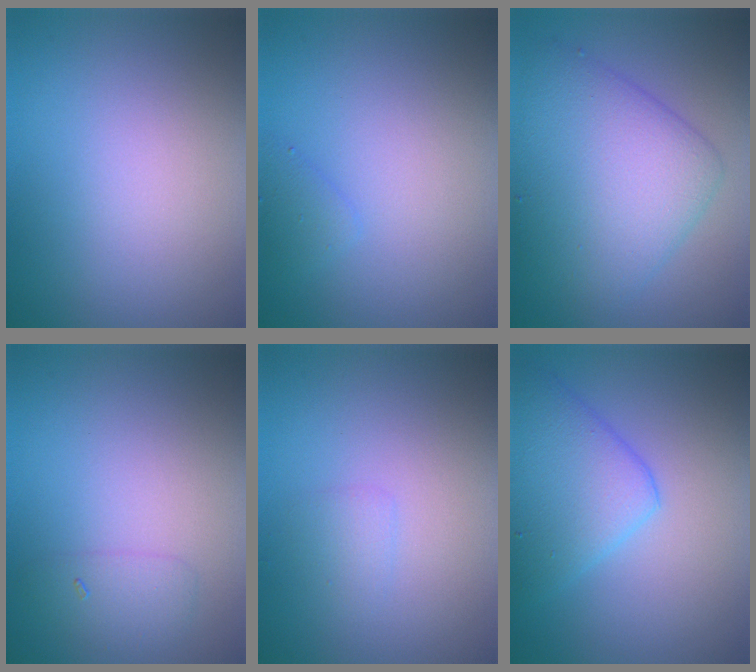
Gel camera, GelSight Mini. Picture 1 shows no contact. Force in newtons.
{"total": 1.1, "press": 1.1, "slide": 0.0}
{"total": 7.6, "press": 7.6, "slide": 0.0}
{"total": 1.5, "press": 1.5, "slide": 0.0}
{"total": 1.0, "press": 1.0, "slide": 0.0}
{"total": 5.0, "press": 5.0, "slide": 0.2}